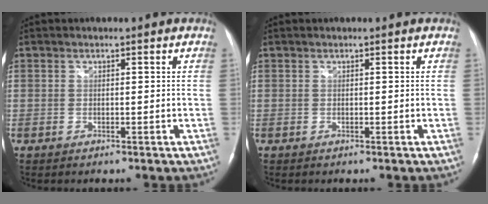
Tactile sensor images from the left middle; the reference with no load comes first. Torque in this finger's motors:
{"motor_torque": [-0.08, -0.03, 0.09, 0.01]}